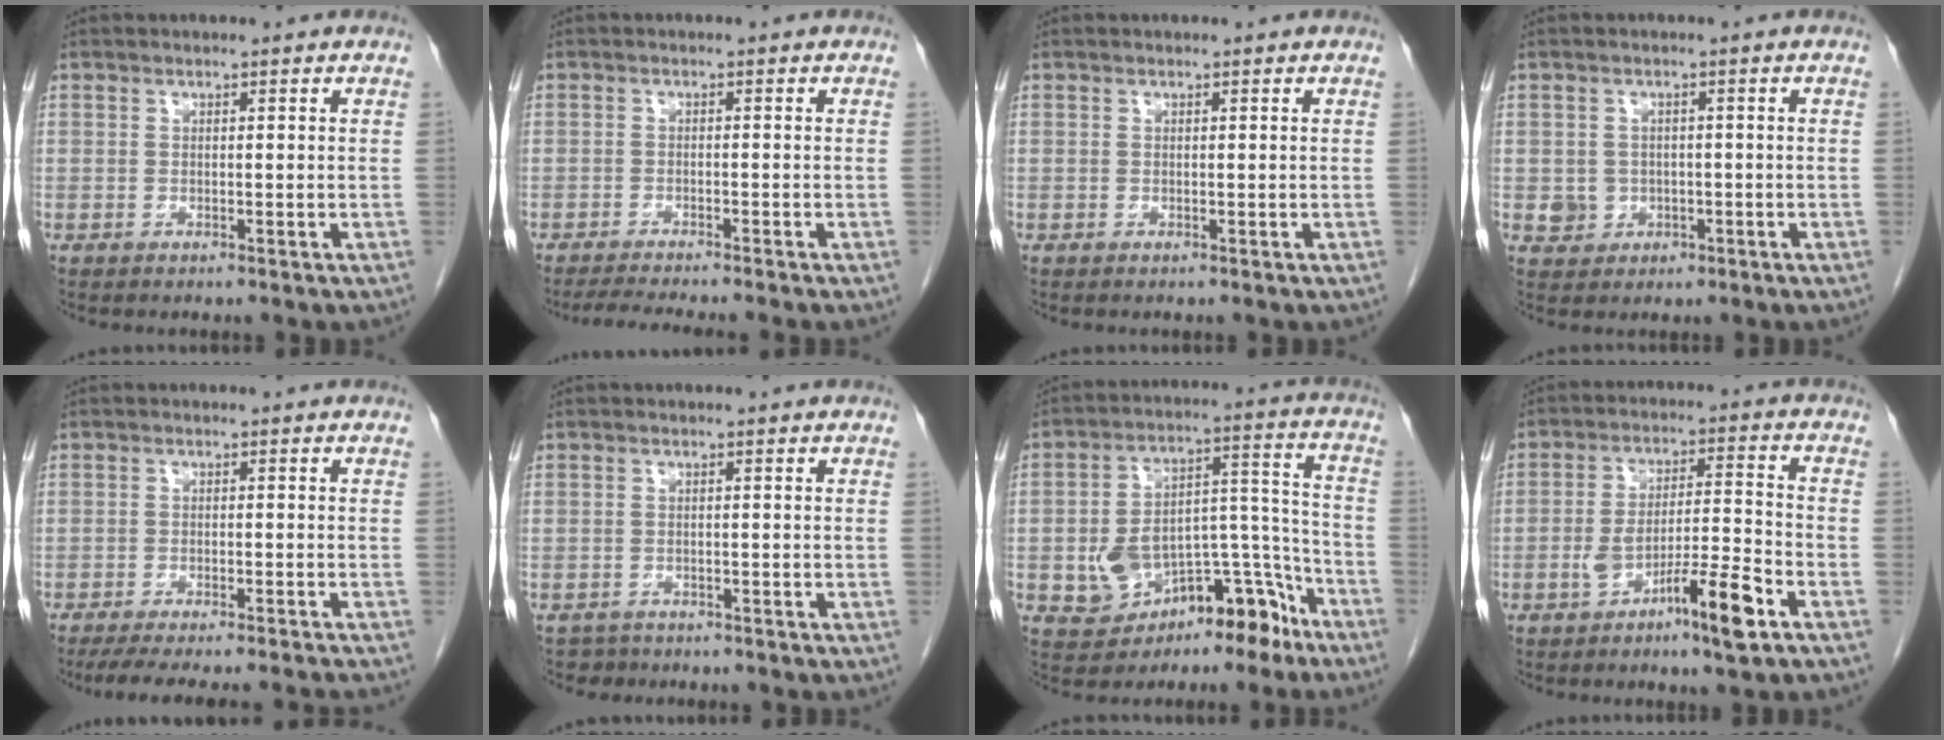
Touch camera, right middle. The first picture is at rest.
{"total": 5.9, "force": [-5.3, -0.7, 2.5], "torque": [-0.037, -0.017, -0.085]}
{"total": 0.0}
{"total": 3.3, "force": [-0.6, 3.2, 0.7], "torque": [-0.003, 0.009, 0.002]}
{"total": 13.2, "force": [-11.9, 0.6, 5.6], "torque": [-0.081, -0.019, -0.158]}
{"total": 2.1, "force": [-1.8, 1.0, -0.5], "torque": [0.000, 0.000, -0.031]}
{"total": 14.7, "force": [-8.1, 7.0, 10.1], "torque": [-0.147, 0.045, -0.111]}
{"total": 9.3, "force": [-4.9, 0.7, 7.9], "torque": [-0.137, 0.009, -0.078]}